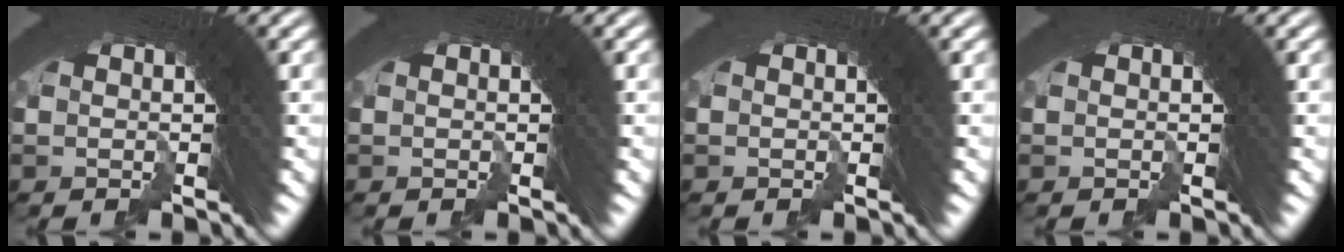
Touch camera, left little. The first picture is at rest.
{"total": 0.0}
{"total": 0.0}
{"total": 0.0}